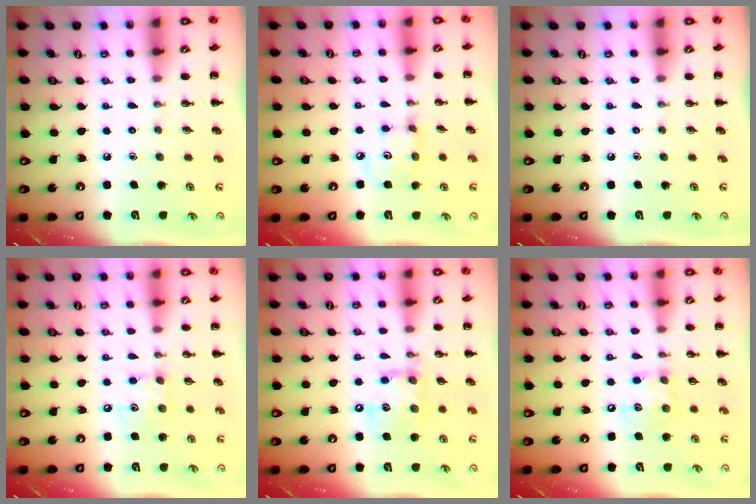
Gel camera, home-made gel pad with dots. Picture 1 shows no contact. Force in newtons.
{"total": 4.1, "press": 4.0, "slide": 0.7}
{"total": 0.0}
{"total": 6.2, "press": 6.2, "slide": 0.6}
{"total": 12.5, "press": 12.3, "slide": 2.2}
{"total": 8.2, "press": 8.2, "slide": 0.9}